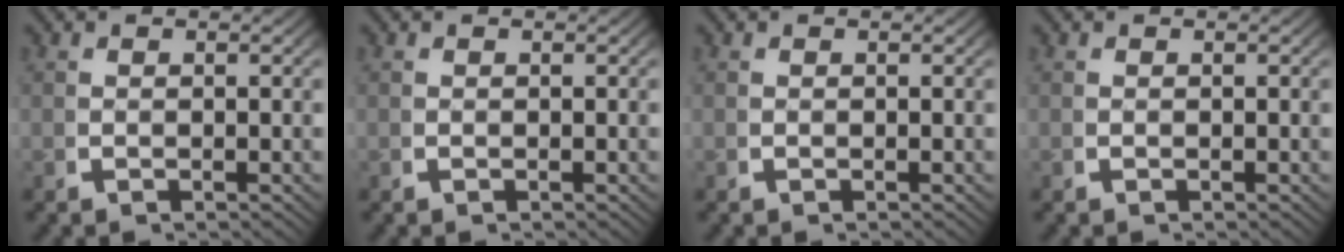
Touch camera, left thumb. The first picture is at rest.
{"total": 0.0}
{"total": 0.0}
{"total": 0.0}